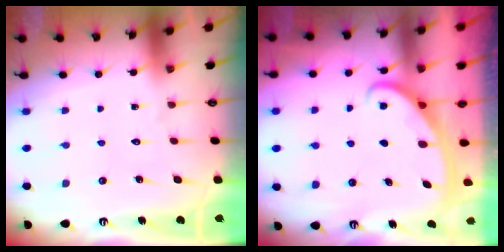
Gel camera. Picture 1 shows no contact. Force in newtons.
{"total": 2.8, "press": 2.8, "slide": 0.4}